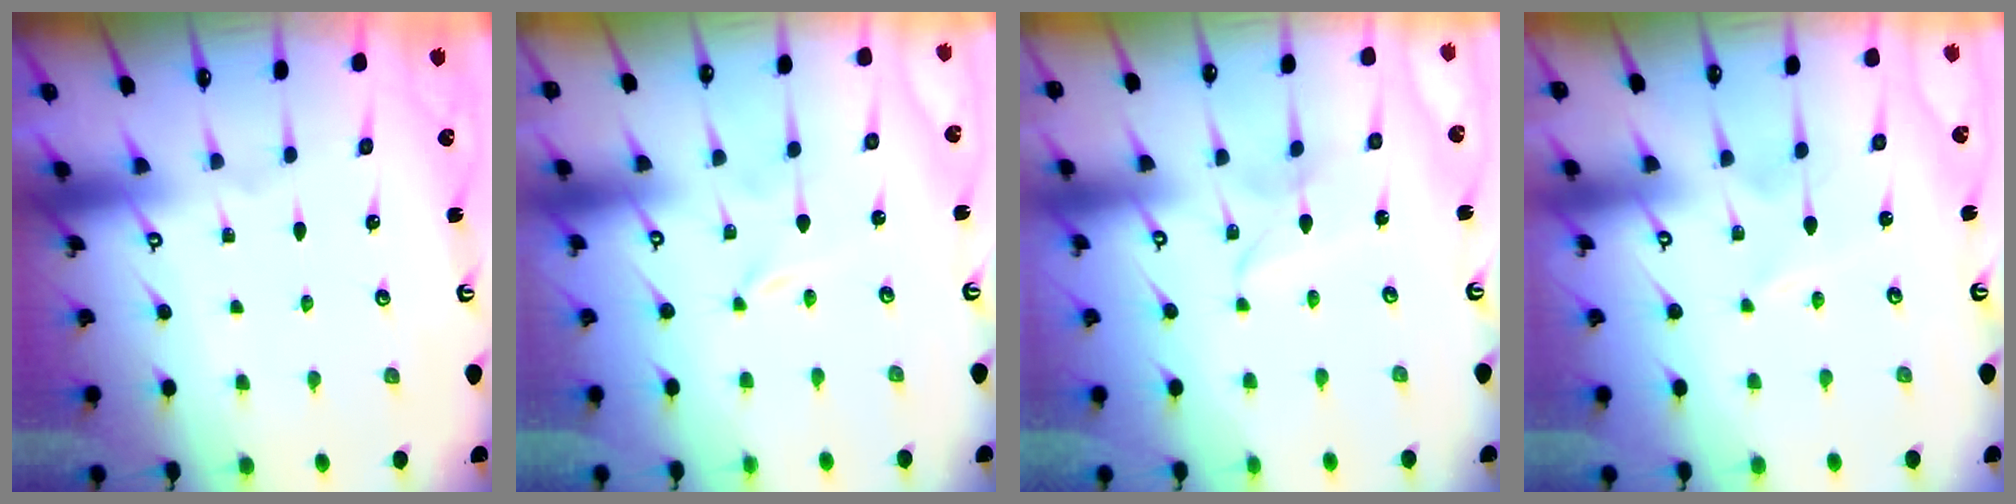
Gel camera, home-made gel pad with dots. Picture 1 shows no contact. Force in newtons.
{"total": 0.0}
{"total": 4.1, "press": 4.1, "slide": 0.3}
{"total": 2.2, "press": 2.2, "slide": 0.3}